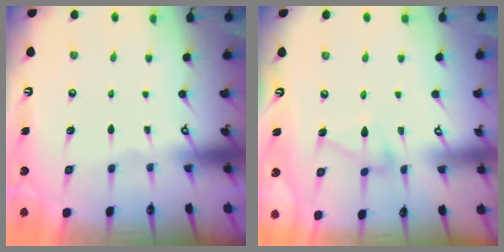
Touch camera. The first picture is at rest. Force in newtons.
{"total": 6.7, "press": 6.6, "slide": 0.5}